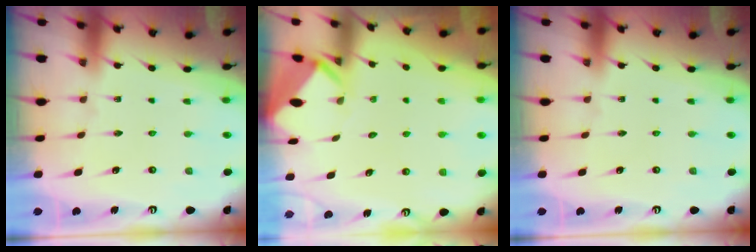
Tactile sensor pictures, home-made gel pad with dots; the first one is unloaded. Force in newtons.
{"total": 3.4, "press": 3.4, "slide": 0.3}
{"total": 0.0}